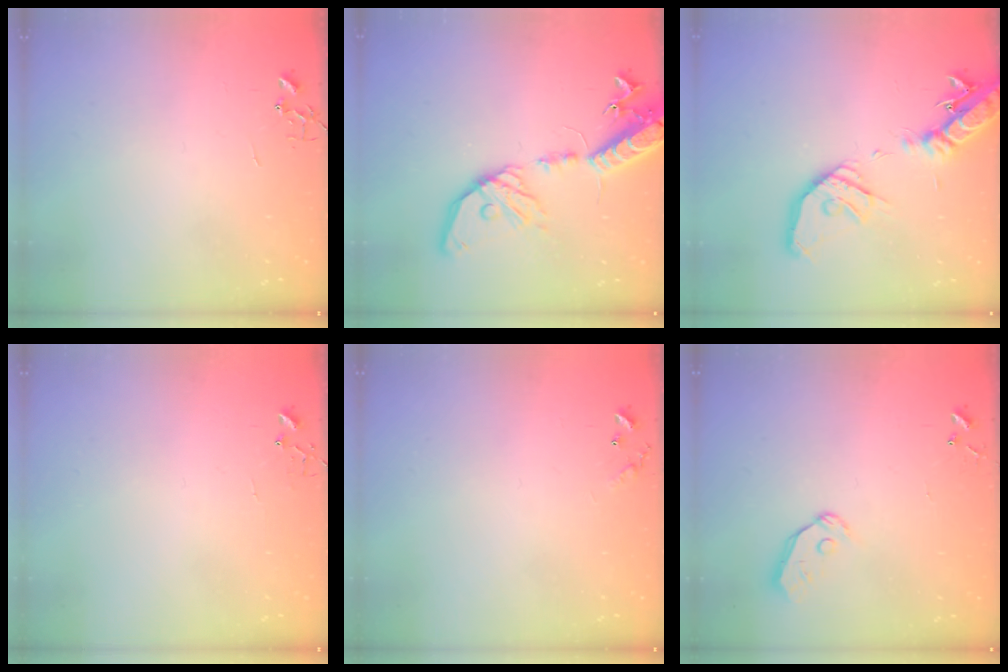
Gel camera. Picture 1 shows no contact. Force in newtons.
{"total": 19.5, "press": 19.2, "slide": 3.6}
{"total": 20.7, "press": 20.4, "slide": 3.6}
{"total": 4.2, "press": 4.2, "slide": 0.3}
{"total": 6.6, "press": 6.6, "slide": 0.5}
{"total": 4.4, "press": 4.4, "slide": 0.5}